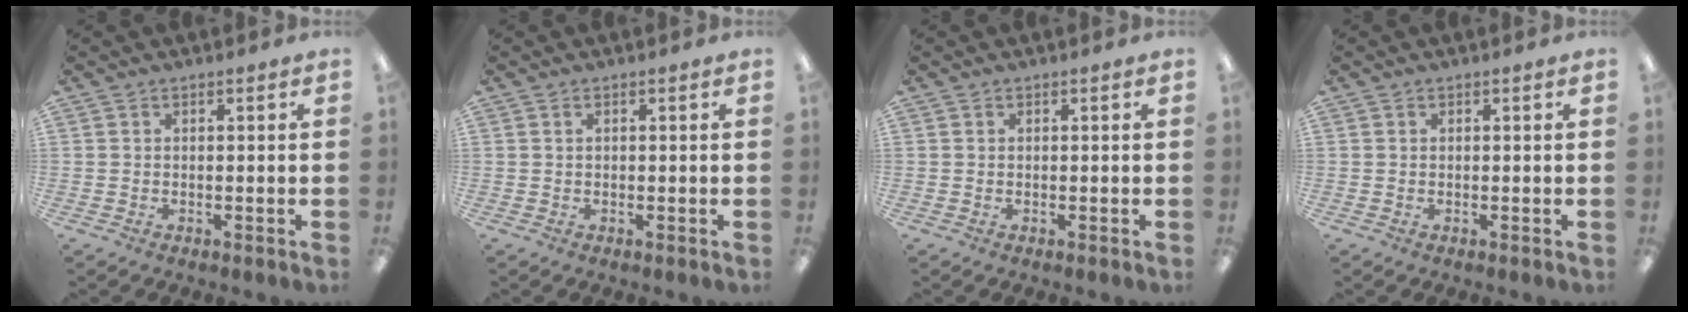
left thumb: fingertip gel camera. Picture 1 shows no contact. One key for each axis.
{"total": 0.6, "fx": 0.2, "fy": 0.3, "fz": 0.5, "tx": -0.011, "ty": 0.002, "tz": 0.004}
{"total": 0.0}
{"total": 0.0}